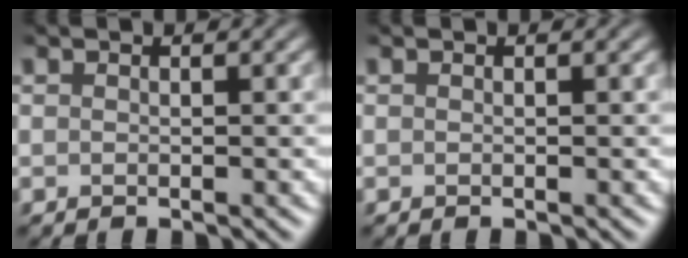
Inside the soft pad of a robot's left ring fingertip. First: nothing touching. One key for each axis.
{"total": 0.0}